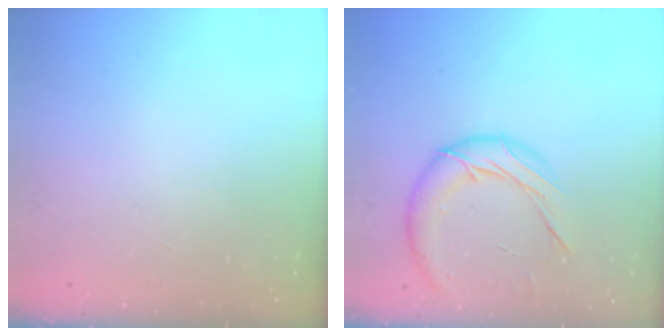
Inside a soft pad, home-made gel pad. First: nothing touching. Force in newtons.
{"total": 13.1, "press": 13.0, "slide": 1.8}